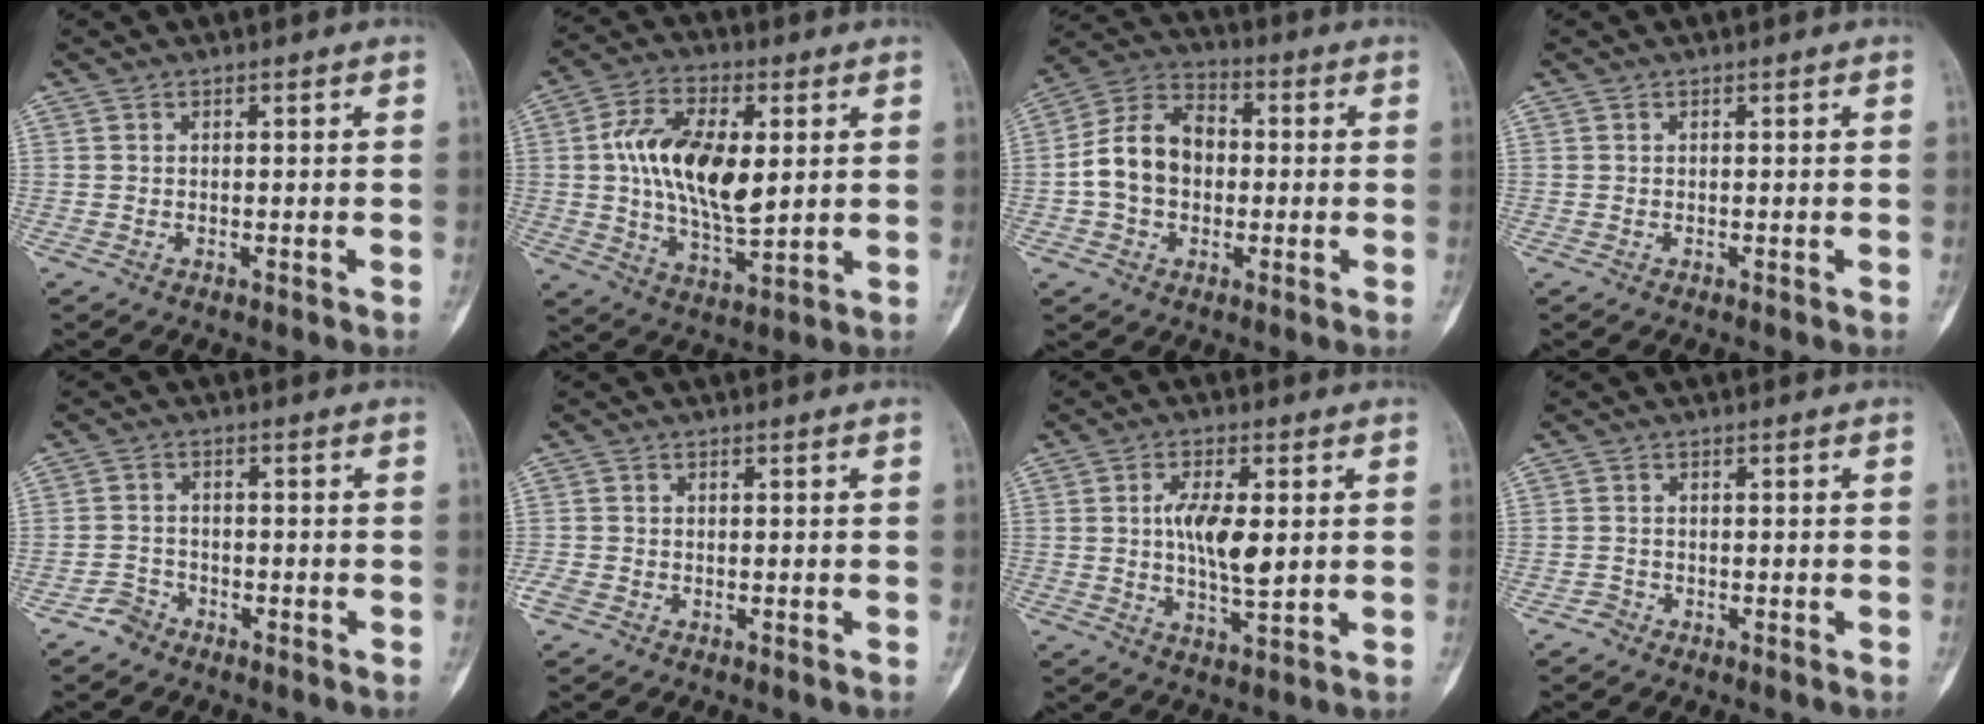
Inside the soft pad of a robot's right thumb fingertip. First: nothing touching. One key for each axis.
{"total": 16.3, "fx": 2.4, "fy": 8.1, "fz": 13.9, "tx": -0.240, "ty": -0.009, "tz": 0.044}
{"total": 12.1, "fx": -0.6, "fy": 9.1, "fz": 7.9, "tx": -0.126, "ty": 0.037, "tz": -0.021}
{"total": 0.0}
{"total": 2.8, "fx": -2.2, "fy": 1.8, "fz": 0.1, "tx": 0.002, "ty": 0.015, "tz": -0.046}
{"total": 2.4, "fx": -1.1, "fy": 1.8, "fz": 1.1, "tx": -0.022, "ty": 0.004, "tz": -0.026}
{"total": 8.9, "fx": 1.0, "fy": 3.5, "fz": 8.1, "tx": -0.143, "ty": -0.012, "tz": 0.016}
{"total": 1.2, "fx": -0.9, "fy": 0.8, "fz": -0.1, "tx": 0.006, "ty": 0.004, "tz": -0.024}